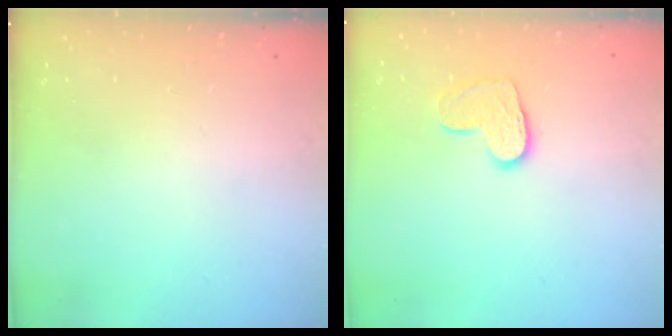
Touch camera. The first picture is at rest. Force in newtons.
{"total": 9.5, "press": 9.5, "slide": 0.7}